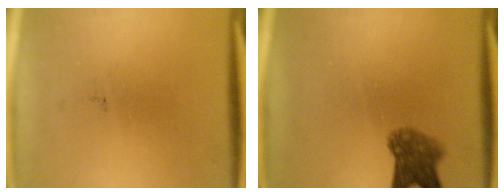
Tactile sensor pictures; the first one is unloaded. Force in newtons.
{"total": 5.2}